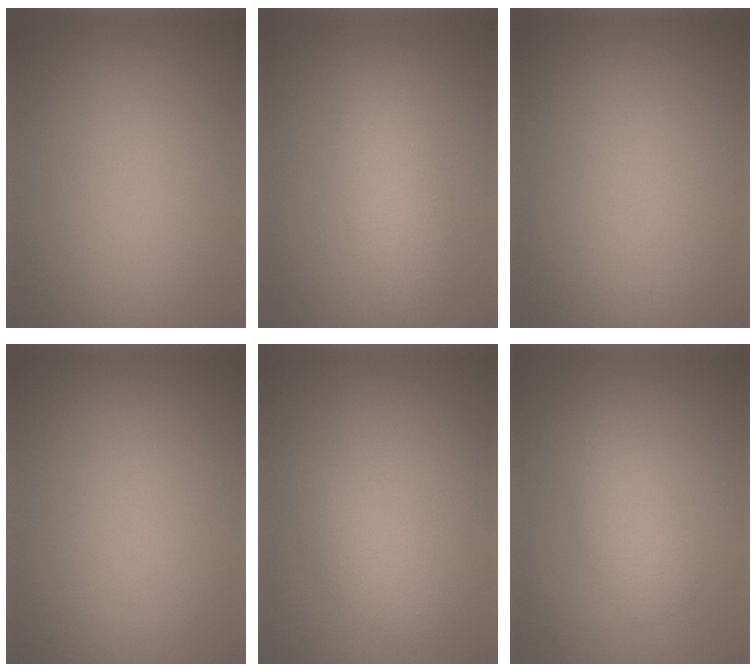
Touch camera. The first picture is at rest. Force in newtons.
{"total": 3.5, "press": 3.5, "slide": 0.0}
{"total": 0.0}
{"total": 0.0}
{"total": 1.6, "press": 1.6, "slide": 0.0}
{"total": 2.7, "press": 2.7, "slide": 0.1}